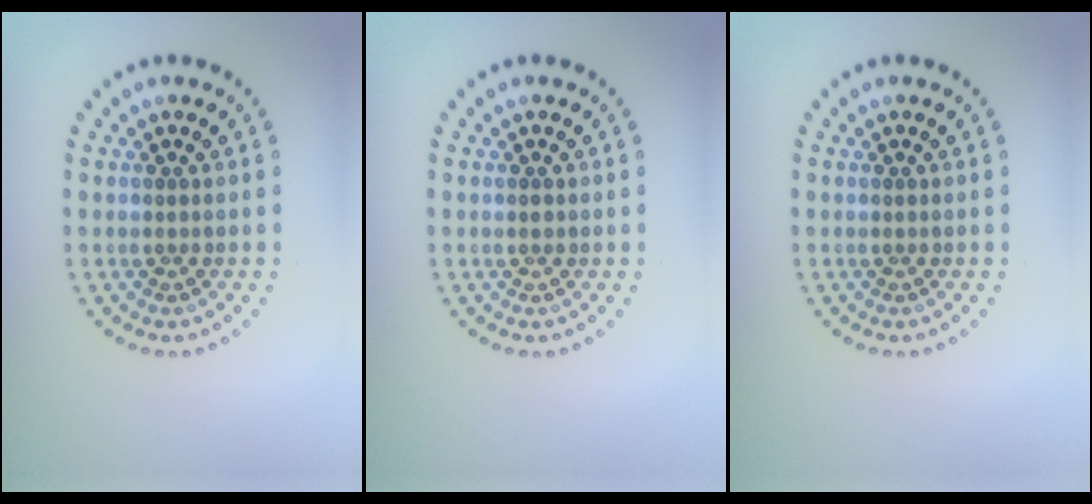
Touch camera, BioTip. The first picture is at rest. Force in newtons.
{"total": 0.6, "press": 0.6, "slide": 0.1}
{"total": 0.0}